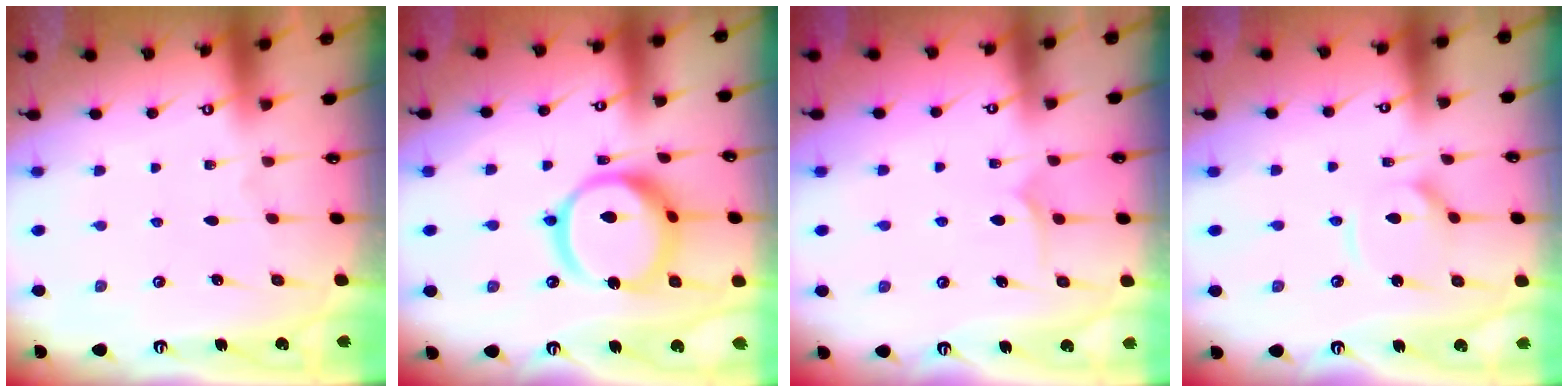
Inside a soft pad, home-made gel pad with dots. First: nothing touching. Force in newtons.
{"total": 17.4, "press": 17.3, "slide": 1.8}
{"total": 5.9, "press": 5.9, "slide": 0.3}
{"total": 7.6, "press": 7.6, "slide": 0.5}